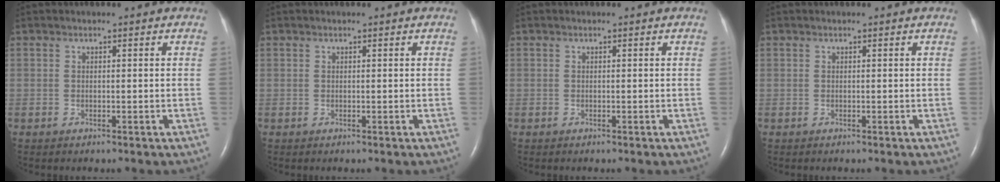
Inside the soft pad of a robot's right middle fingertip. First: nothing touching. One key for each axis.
{"total": 0.0}
{"total": 0.0}
{"total": 0.0}